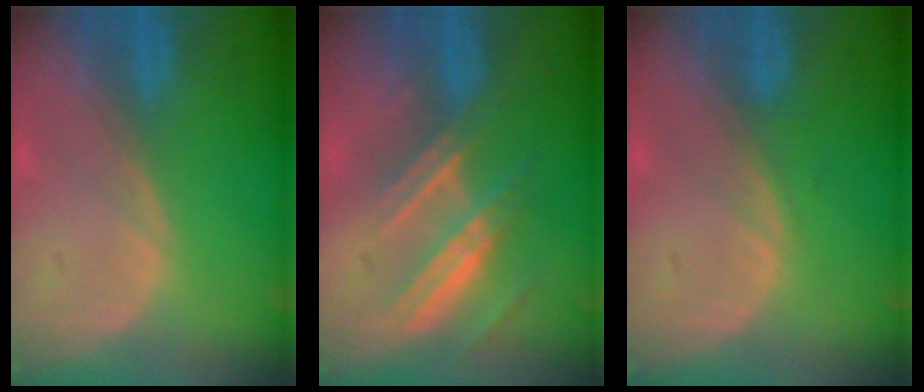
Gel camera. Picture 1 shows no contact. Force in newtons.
{"total": 7.5, "press": 6.7, "slide": 3.3}
{"total": 0.6, "press": 0.6, "slide": 0.2}